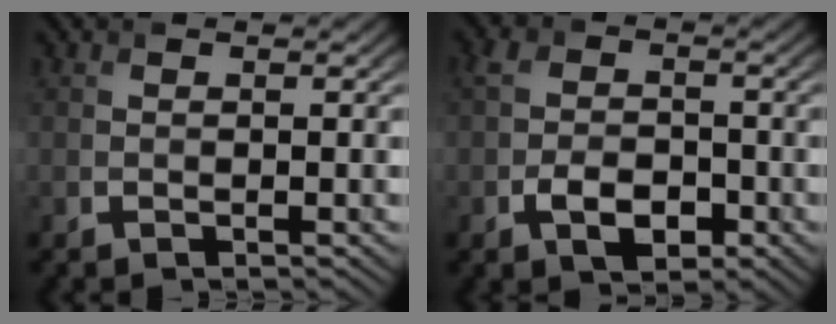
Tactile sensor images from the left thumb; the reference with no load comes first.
{"total": 4.7, "force": [-1.5, 3.3, 2.9], "torque": [-0.064, -0.012, -0.028]}